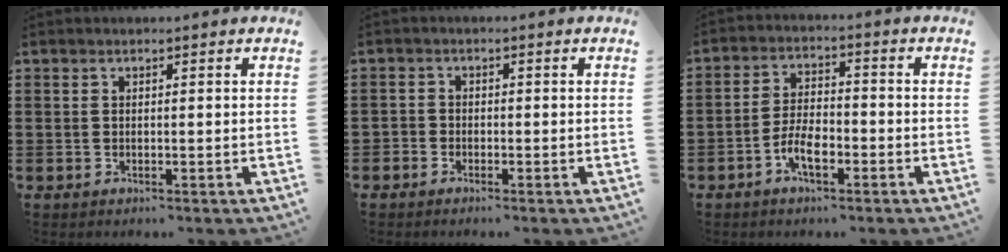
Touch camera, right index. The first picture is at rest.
{"total": 1.2, "force": [-1.0, 0.6, 0.0], "torque": [-0.003, 0.003, -0.023]}
{"total": 5.3, "force": [-2.6, 2.2, 4.0], "torque": [-0.093, 0.001, -0.056]}